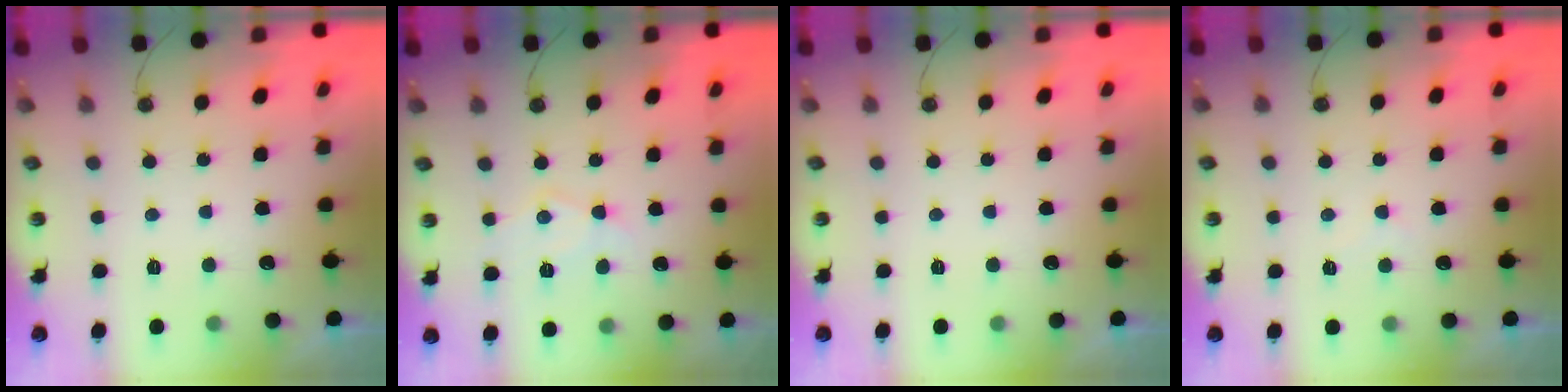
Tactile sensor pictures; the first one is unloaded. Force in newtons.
{"total": 9.0, "press": 9.0, "slide": 0.5}
{"total": 0.0}
{"total": 5.0, "press": 5.0, "slide": 0.8}